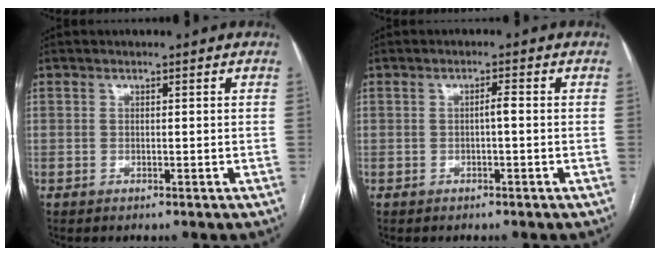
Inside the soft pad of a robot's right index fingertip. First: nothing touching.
{"total": 1.3, "force": [-0.2, 0.1, 1.3], "torque": [-0.020, 0.003, -0.004]}